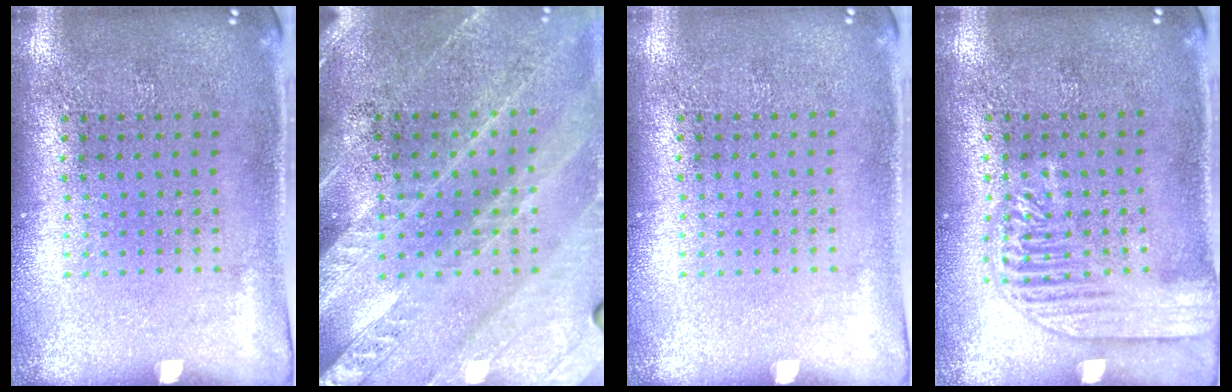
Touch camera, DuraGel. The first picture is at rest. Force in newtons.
{"total": 2.9, "press": 2.6, "slide": 1.4}
{"total": 0.0}
{"total": 3.0, "press": 3.0, "slide": 0.3}